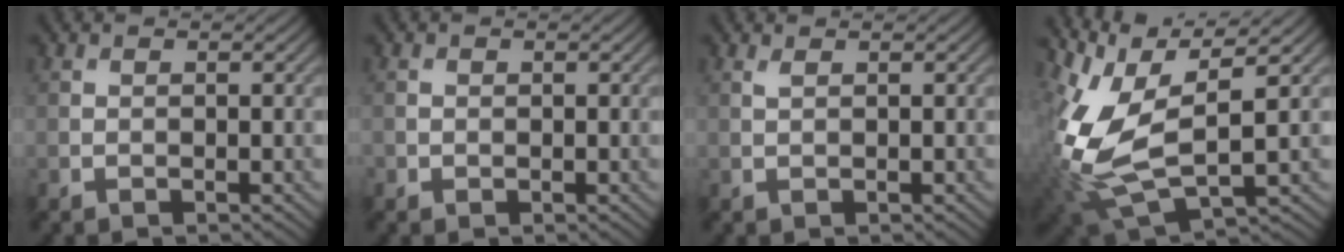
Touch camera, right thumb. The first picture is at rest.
{"total": 0.6, "force": [-0.1, 0.6, 0.1], "torque": [0.000, -0.004, -0.003]}
{"total": 0.7, "force": [0.4, 0.1, 0.5], "torque": [-0.013, 0.003, 0.009]}
{"total": 13.2, "force": [0.9, 6.3, 11.5], "torque": [-0.284, -0.017, 0.025]}